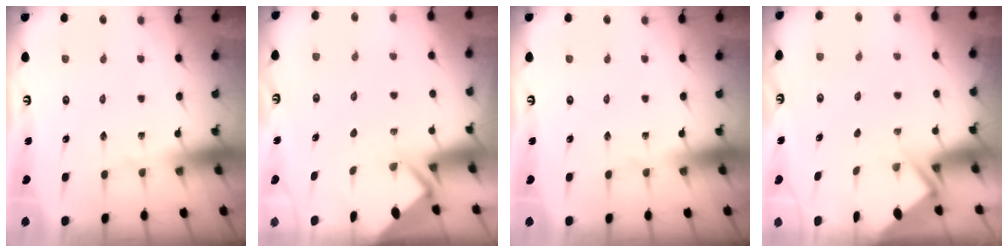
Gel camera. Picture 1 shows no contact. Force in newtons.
{"total": 2.8, "press": 2.8, "slide": 0.2}
{"total": 0.0}
{"total": 3.0, "press": 2.9, "slide": 0.4}